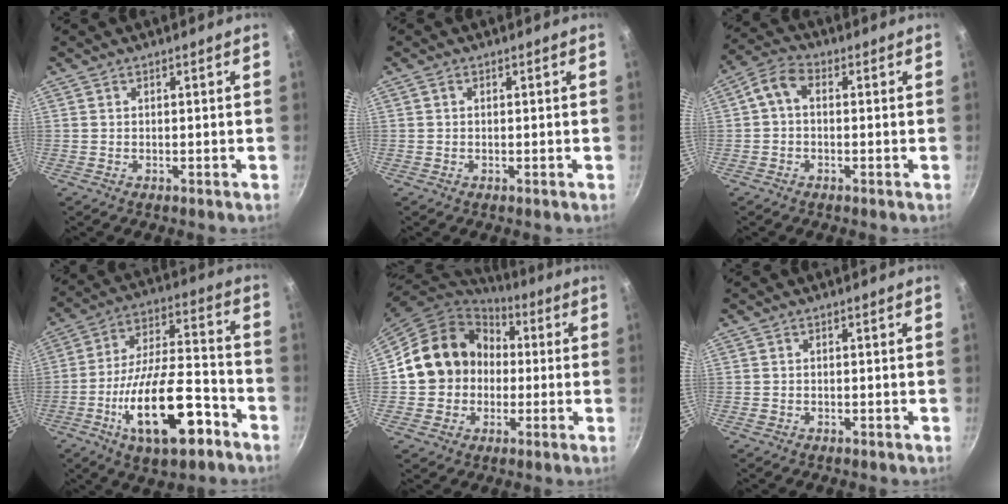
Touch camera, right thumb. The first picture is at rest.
{"total": 0.7, "force": [0.2, 0.5, 0.5], "torque": [-0.009, 0.003, 0.003]}
{"total": 4.9, "force": [0.2, 3.2, 3.6], "torque": [-0.080, 0.020, -0.010]}
{"total": 20.3, "force": [-9.1, 8.2, 16.2], "torque": [-0.250, 0.053, -0.149]}
{"total": 16.2, "force": [0.6, 14.5, 7.4], "torque": [-0.094, 0.037, 0.003]}
{"total": 0.6, "force": [-0.3, 0.5, 0.2], "torque": [-0.006, 0.002, -0.004]}